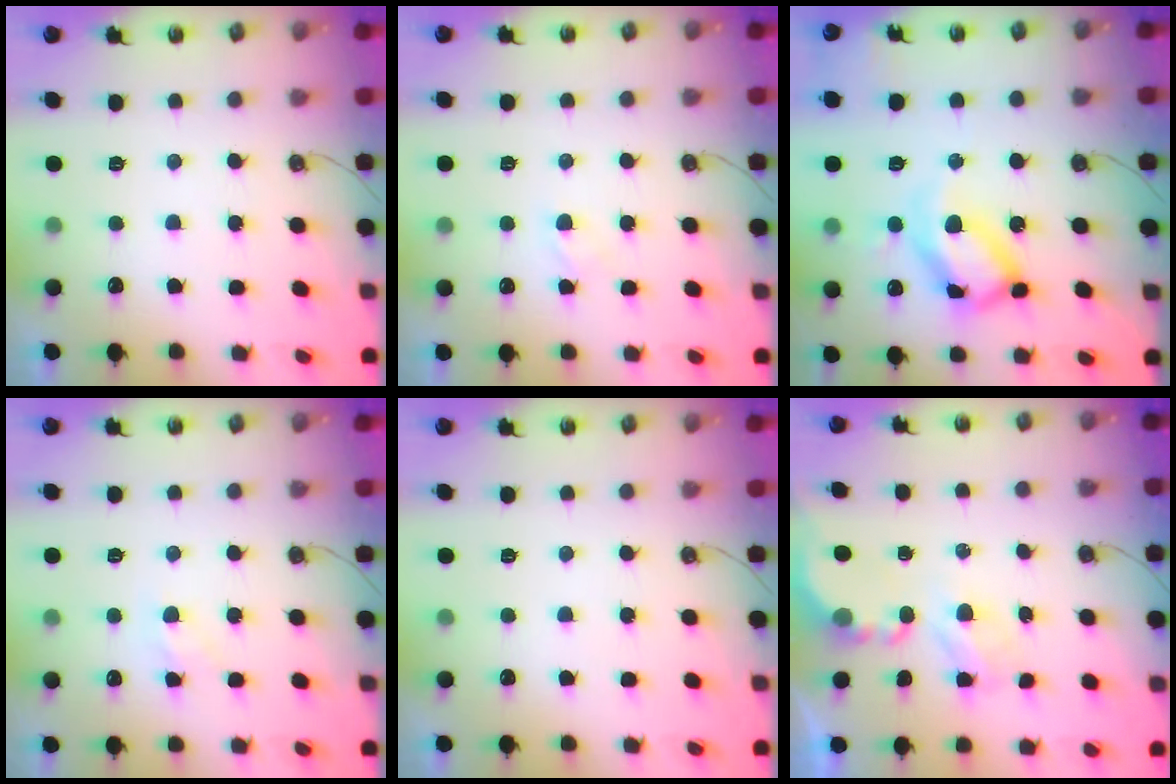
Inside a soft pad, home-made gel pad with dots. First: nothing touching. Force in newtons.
{"total": 2.2, "press": 2.2, "slide": 0.3}
{"total": 17.9, "press": 17.8, "slide": 1.4}
{"total": 6.7, "press": 6.6, "slide": 0.7}
{"total": 0.0}
{"total": 3.9, "press": 3.9, "slide": 0.1}